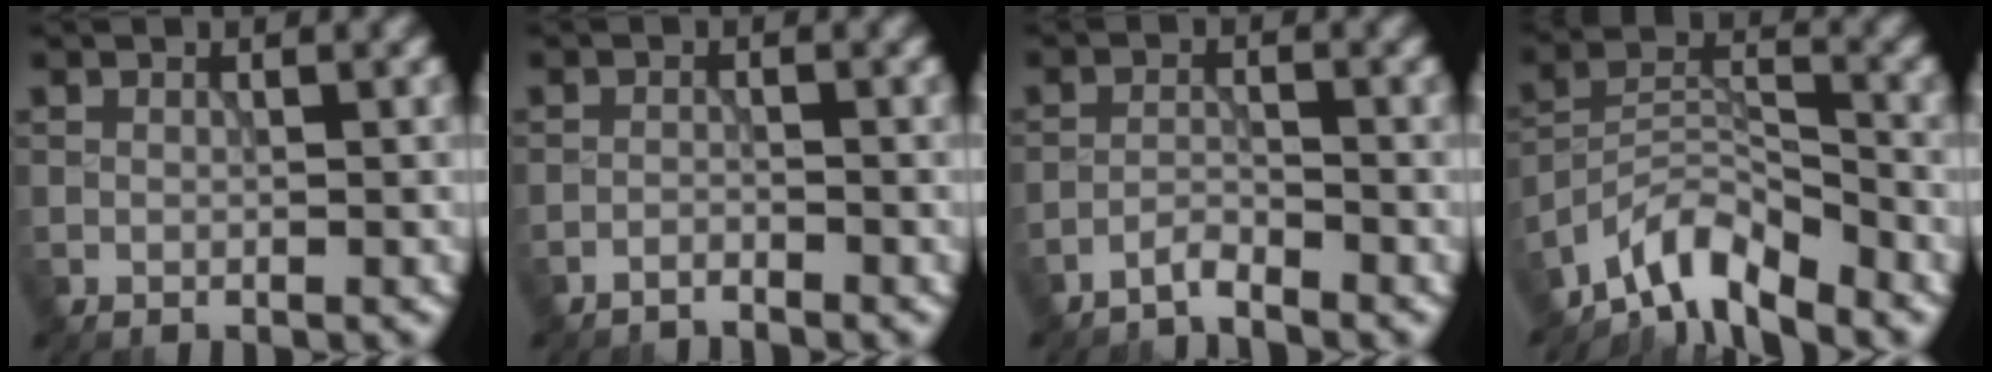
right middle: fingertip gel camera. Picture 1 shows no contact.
{"total": 1.4, "force": [-1.4, 0.1, 0.2], "torque": [-0.001, -0.001, -0.031]}
{"total": 1.8, "force": [-1.8, 0.1, 0.4], "torque": [-0.003, 0.004, -0.040]}
{"total": 6.3, "force": [-5.3, 1.7, 2.9], "torque": [-0.046, 0.001, -0.110]}